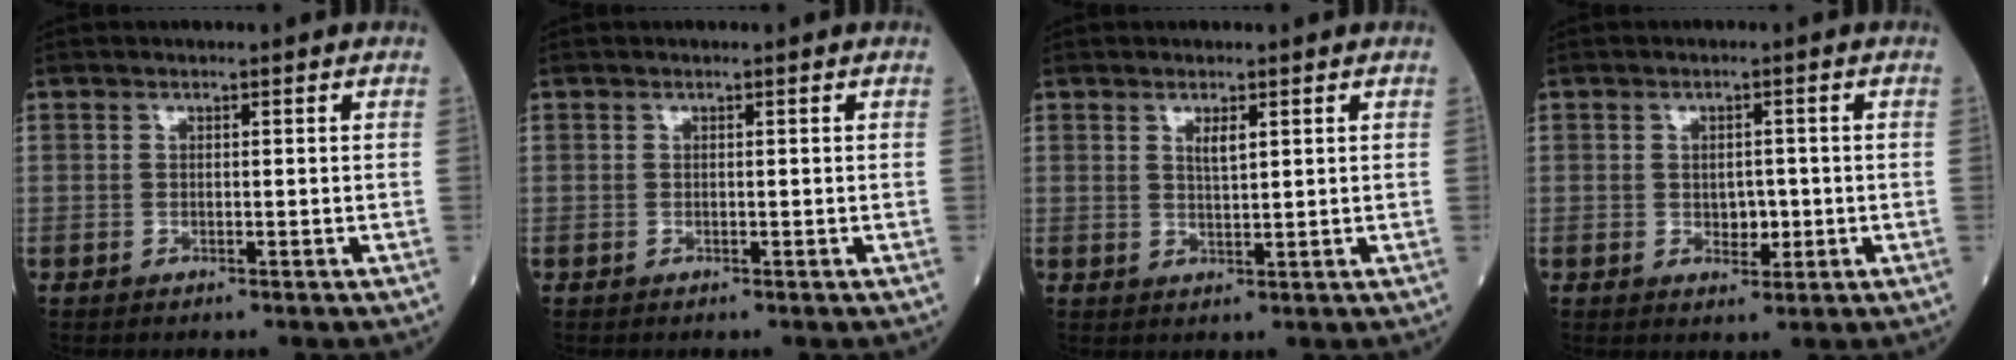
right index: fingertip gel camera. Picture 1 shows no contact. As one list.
[{"total": 0.0}, {"total": 2.0, "force": [1.0, 0.3, 1.7], "torque": [-0.034, -0.003, 0.020]}, {"total": 2.9, "force": [-0.3, 1.9, 2.2], "torque": [-0.028, 0.000, 0.000]}]